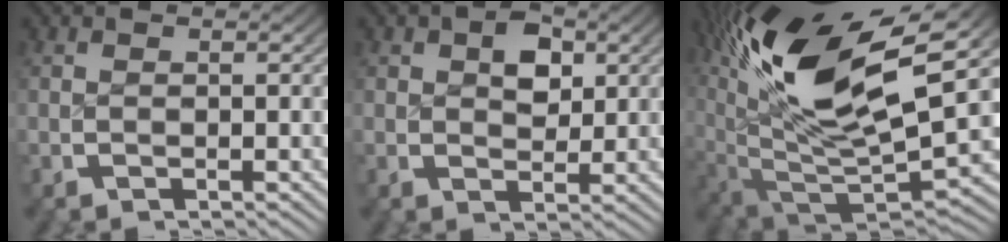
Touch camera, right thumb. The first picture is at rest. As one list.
[{"total": 3.3, "force": [1.0, 2.3, 2.1], "torque": [-0.029, -0.011, 0.025]}, {"total": 18.6, "force": [3.0, 10.1, 15.3], "torque": [-0.294, -0.037, 0.070]}]